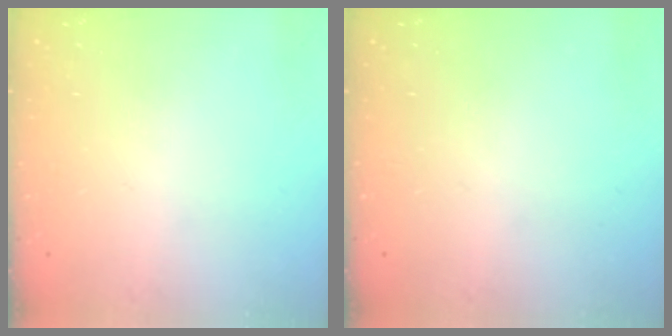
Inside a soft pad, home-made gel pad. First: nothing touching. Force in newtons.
{"total": 0.0}